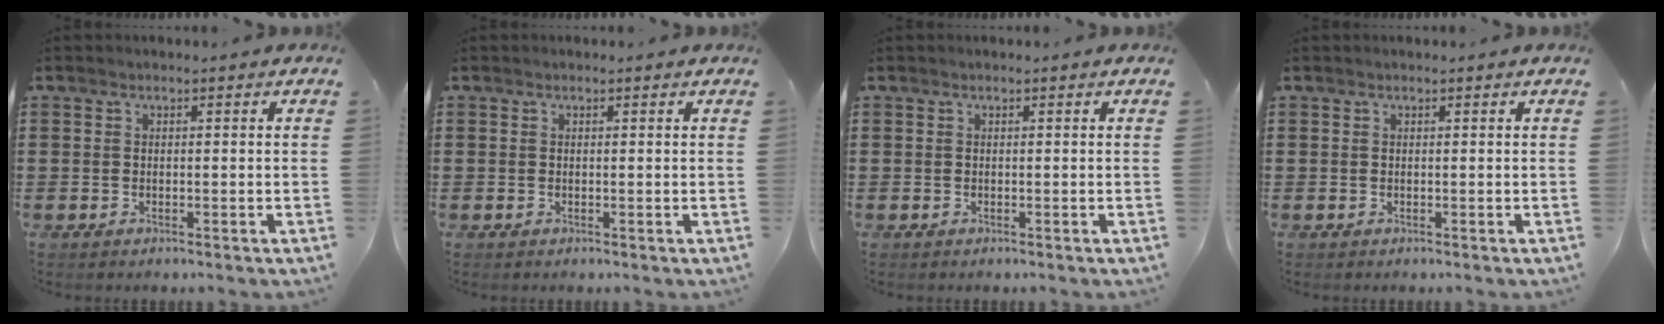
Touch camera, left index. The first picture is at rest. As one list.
[{"total": 0.0}, {"total": 0.0}, {"total": 0.0}]